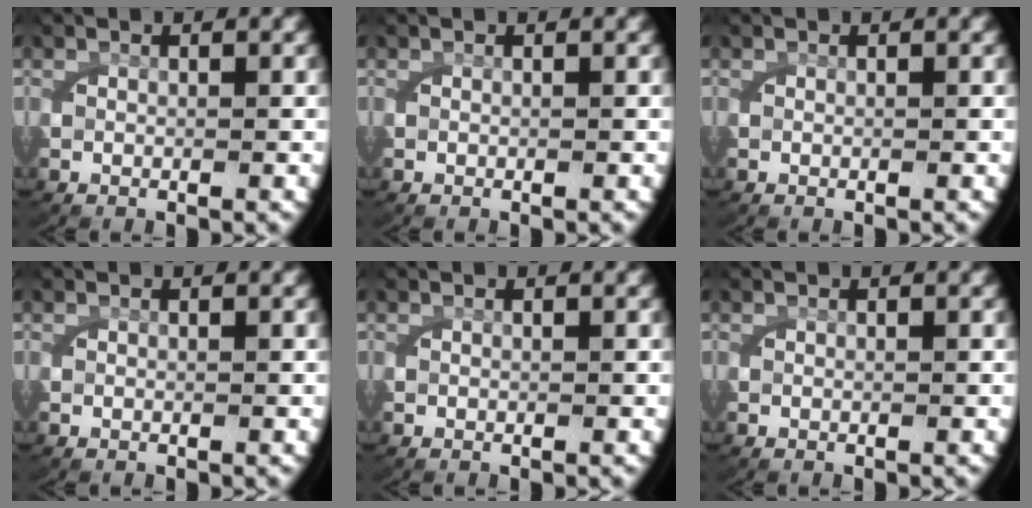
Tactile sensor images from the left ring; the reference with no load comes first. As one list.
[{"total": 0.0}, {"total": 0.0}, {"total": 0.0}, {"total": 0.0}, {"total": 0.0}]